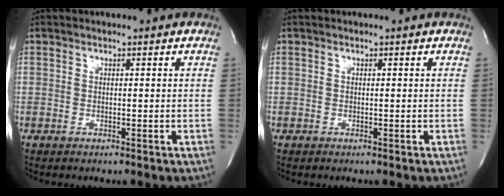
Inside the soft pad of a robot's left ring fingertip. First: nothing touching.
{"total": 0.0}